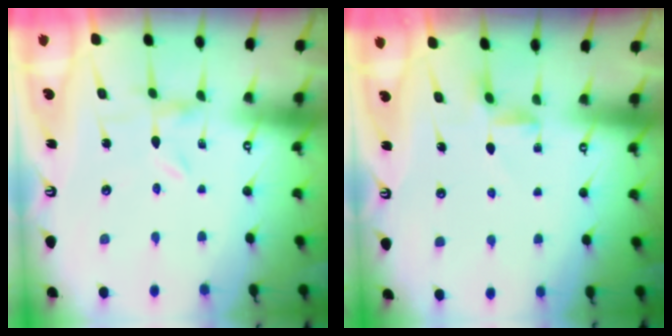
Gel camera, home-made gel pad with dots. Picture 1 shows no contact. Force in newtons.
{"total": 2.3, "press": 2.3, "slide": 0.5}